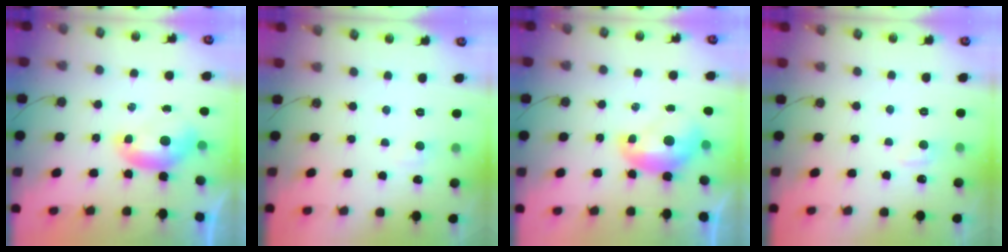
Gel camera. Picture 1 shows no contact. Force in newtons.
{"total": 1.5, "press": 1.4, "slide": 0.6}
{"total": 2.1, "press": 2.1, "slide": 0.3}
{"total": 0.8, "press": 0.1, "slide": 0.8}